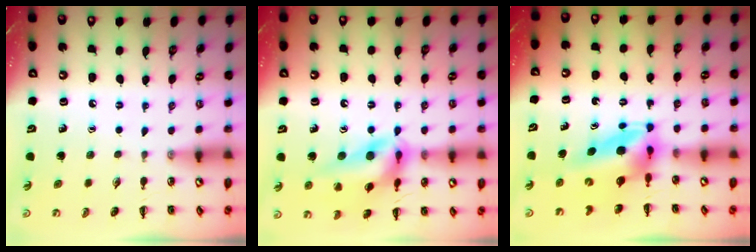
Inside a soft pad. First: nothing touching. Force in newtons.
{"total": 16.0, "press": 15.8, "slide": 2.1}
{"total": 5.4, "press": 5.2, "slide": 1.6}